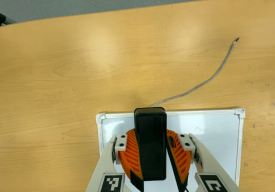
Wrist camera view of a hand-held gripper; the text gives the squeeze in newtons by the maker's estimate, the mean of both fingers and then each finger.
{"total": 11.0, "left": 10.7, "right": 11.4}